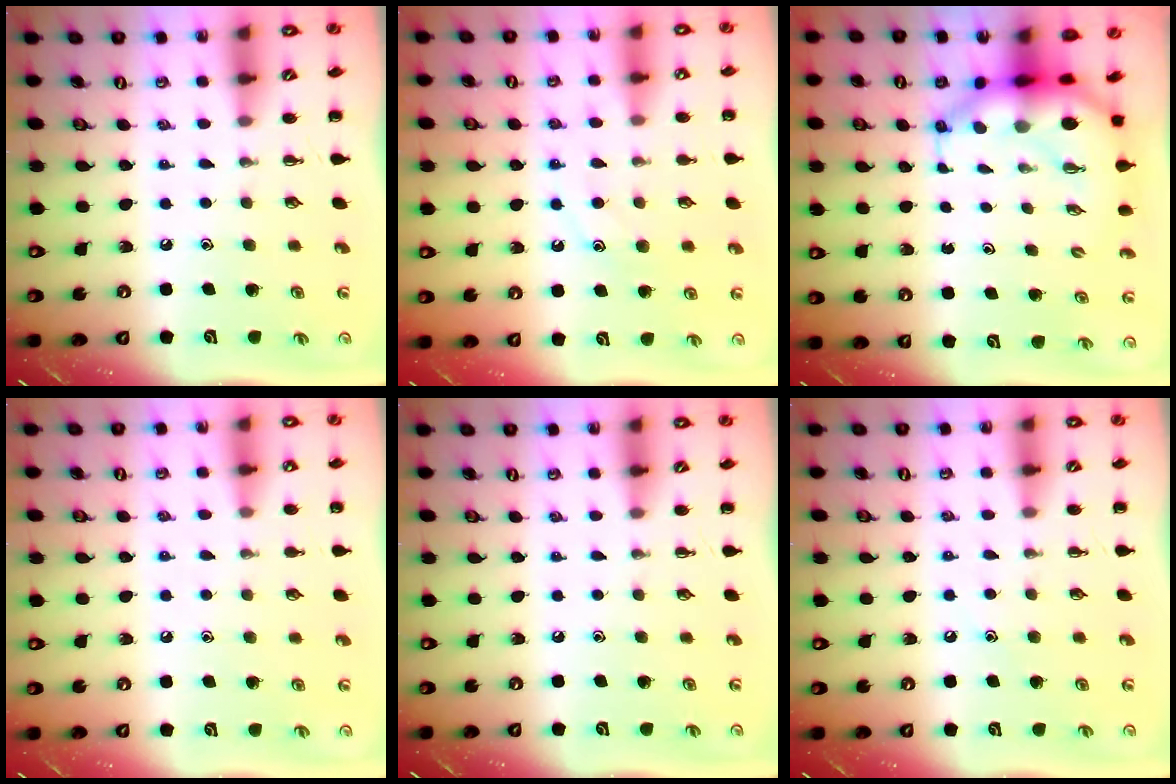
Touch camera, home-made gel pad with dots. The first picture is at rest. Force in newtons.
{"total": 10.6, "press": 10.6, "slide": 0.7}
{"total": 7.4, "press": 7.1, "slide": 2.3}
{"total": 5.7, "press": 5.4, "slide": 2.0}
{"total": 0.0}
{"total": 6.3, "press": 6.0, "slide": 1.8}